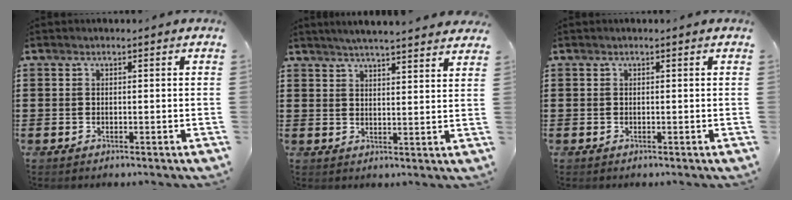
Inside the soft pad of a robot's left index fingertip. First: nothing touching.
{"total": 3.8, "force": [3.7, -0.4, 0.8], "torque": [-0.029, -0.018, 0.064]}
{"total": 0.0}